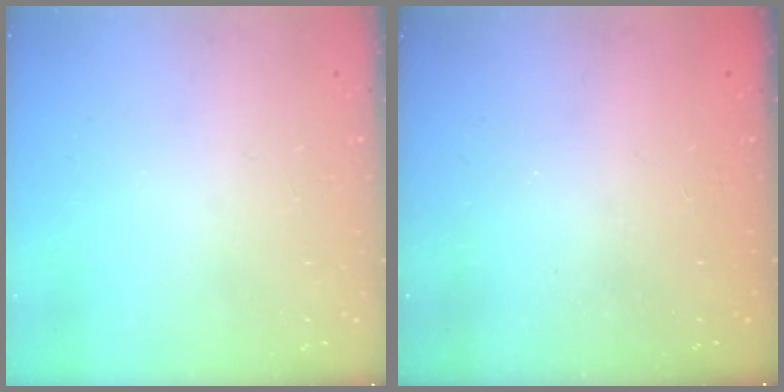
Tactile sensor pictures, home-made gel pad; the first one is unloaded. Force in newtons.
{"total": 2.4, "press": 2.2, "slide": 0.8}